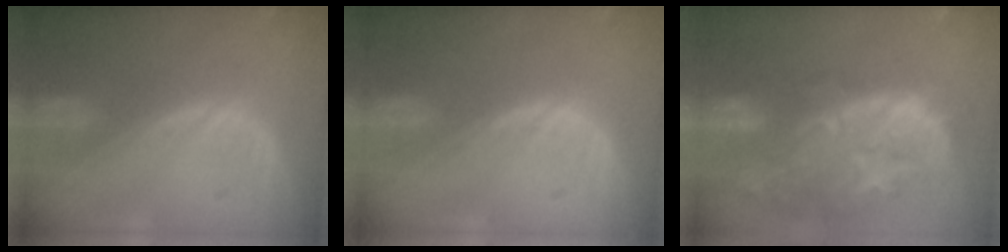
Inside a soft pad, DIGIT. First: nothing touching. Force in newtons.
{"total": 0.6, "press": 0.6, "slide": 0.1}
{"total": 15.1, "press": 12.0, "slide": 9.2}